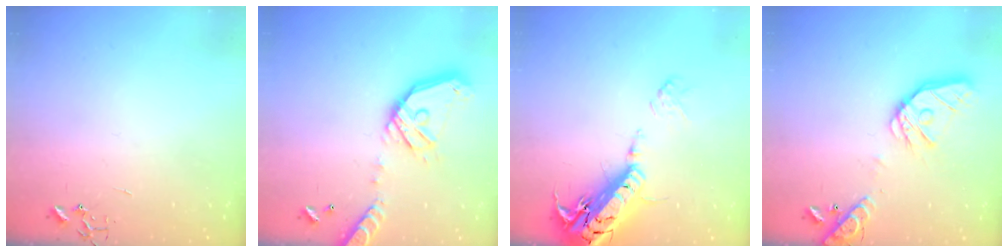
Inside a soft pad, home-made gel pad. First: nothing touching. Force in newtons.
{"total": 19.5, "press": 19.2, "slide": 3.4}
{"total": 22.4, "press": 22.0, "slide": 4.3}
{"total": 17.6, "press": 17.3, "slide": 2.8}